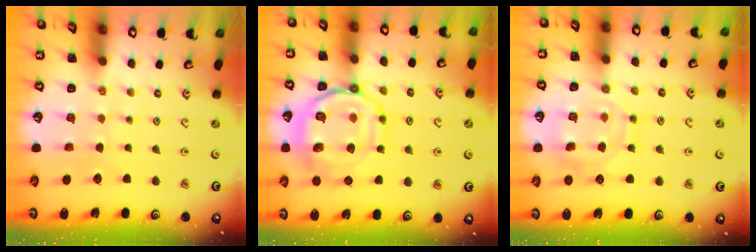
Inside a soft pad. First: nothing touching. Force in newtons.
{"total": 14.9, "press": 14.8, "slide": 1.6}
{"total": 12.0, "press": 11.9, "slide": 1.1}